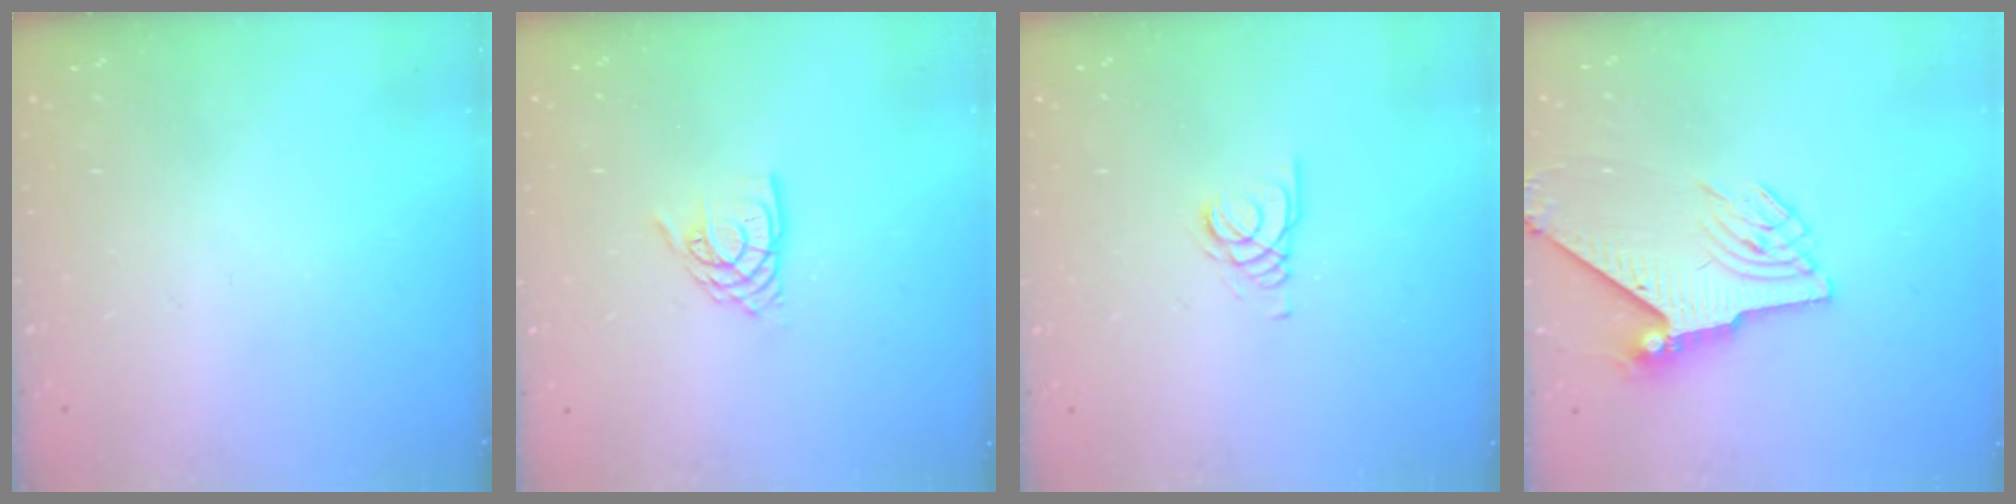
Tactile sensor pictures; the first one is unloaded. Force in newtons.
{"total": 7.9, "press": 7.9, "slide": 0.6}
{"total": 1.6, "press": 1.6, "slide": 0.2}
{"total": 9.6, "press": 9.5, "slide": 1.0}